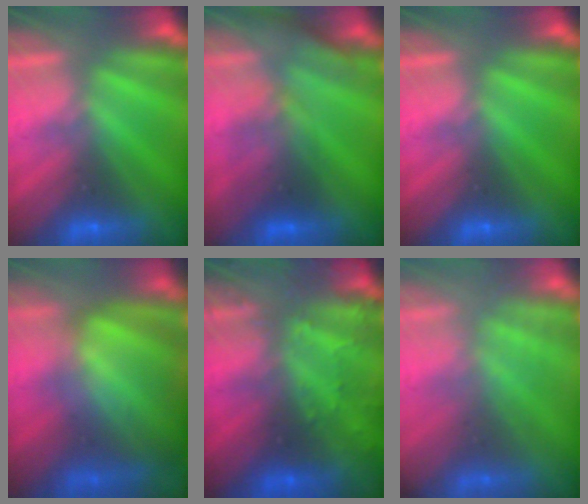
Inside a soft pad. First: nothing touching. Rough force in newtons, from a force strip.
{"total": 2.8}
{"total": 0.0}
{"total": 8.0}
{"total": 6.7}
{"total": 2.8}